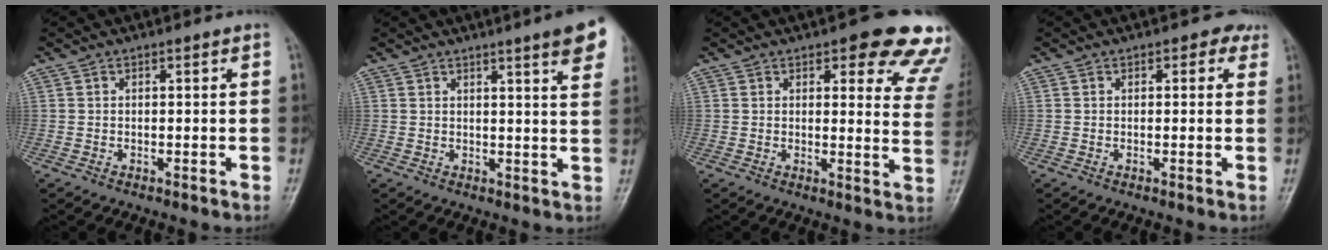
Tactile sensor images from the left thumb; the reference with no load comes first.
{"total": 8.7, "force": [5.4, 0.8, 6.8], "torque": [-0.072, -0.018, 0.057]}
{"total": 15.2, "force": [10.1, 5.1, 10.2], "torque": [-0.069, -0.040, 0.096]}
{"total": 2.3, "force": [1.1, 1.5, 1.3], "torque": [0.007, 0.002, 0.006]}